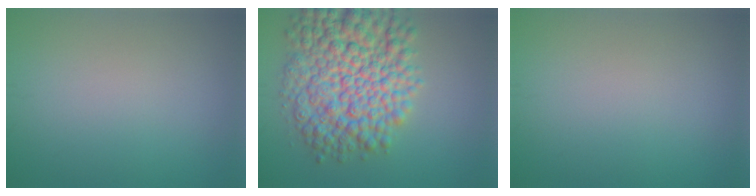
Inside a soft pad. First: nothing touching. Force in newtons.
{"total": 11.5, "press": 11.5, "slide": 0.3}
{"total": 0.0}